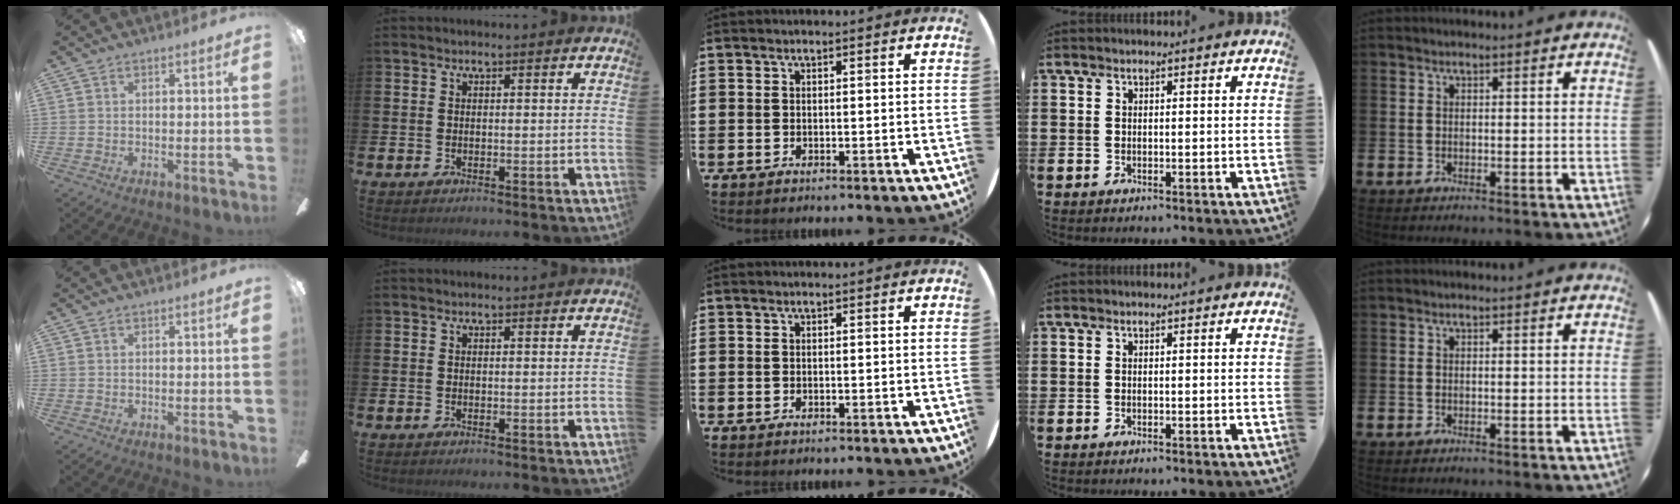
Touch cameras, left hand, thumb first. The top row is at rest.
{}